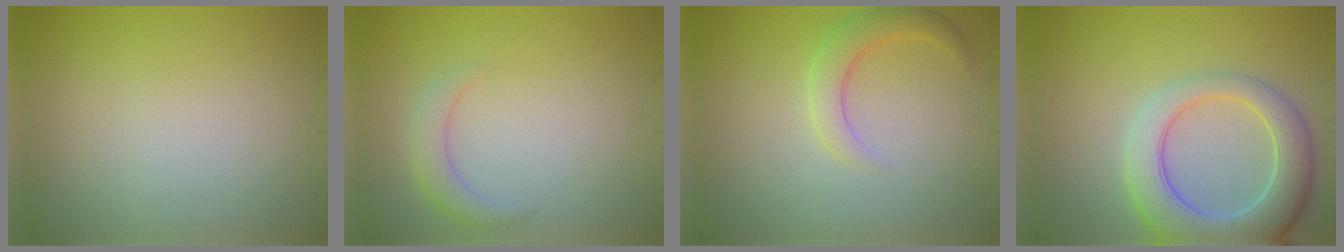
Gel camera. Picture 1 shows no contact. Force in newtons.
{"total": 2.2, "press": 2.2, "slide": 0.1}
{"total": 2.8, "press": 2.8, "slide": 0.4}
{"total": 7.8, "press": 7.8, "slide": 0.9}